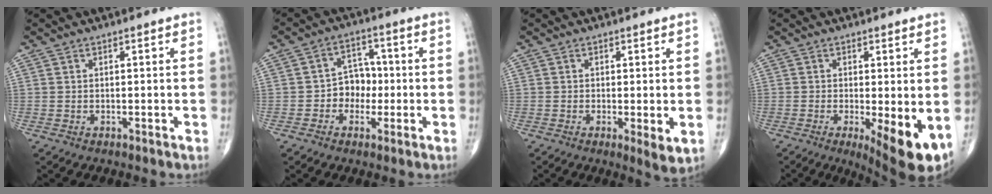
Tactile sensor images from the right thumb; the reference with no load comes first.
{"total": 6.5, "force": [-1.2, 5.3, 3.5], "torque": [-0.014, 0.024, -0.033]}
{"total": 3.8, "force": [-0.7, 0.9, 3.6], "torque": [-0.061, -0.015, -0.016]}
{"total": 9.1, "force": [-2.3, 2.5, 8.5], "torque": [-0.121, -0.023, -0.032]}